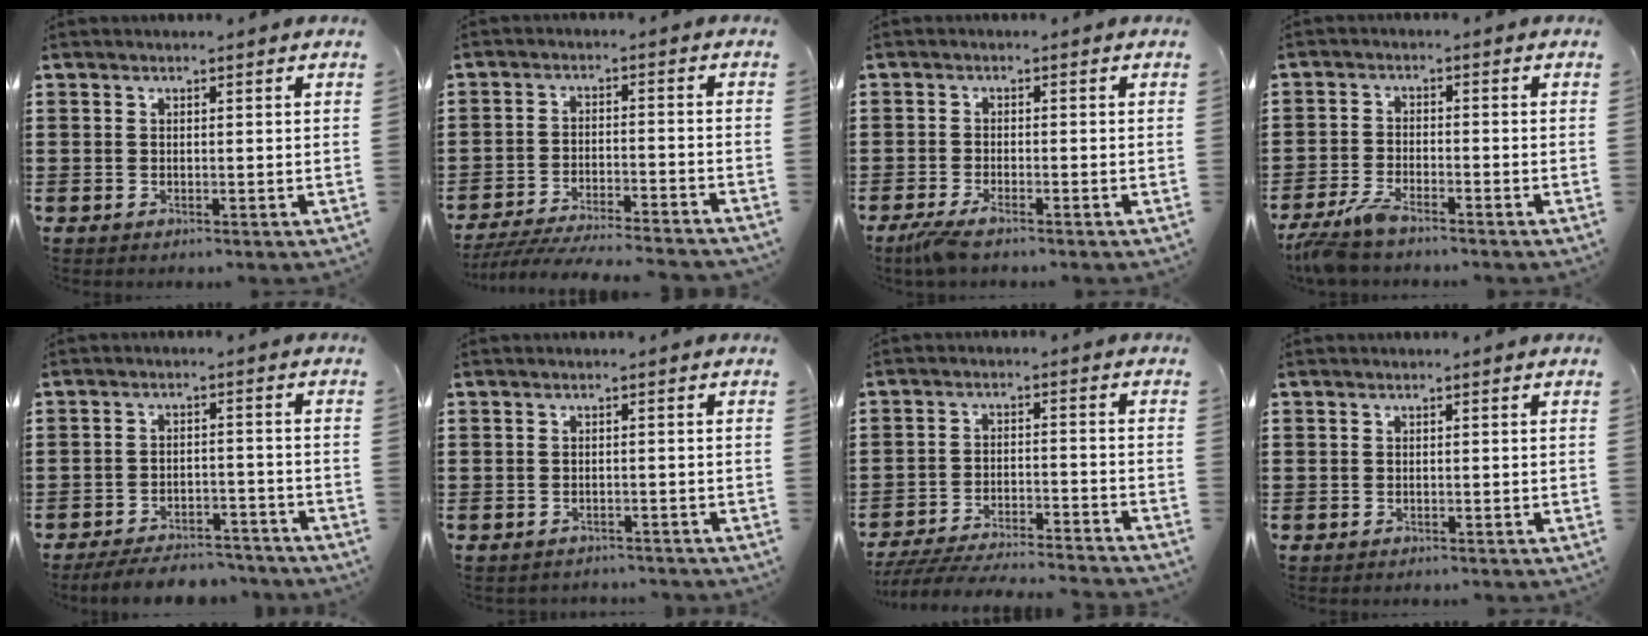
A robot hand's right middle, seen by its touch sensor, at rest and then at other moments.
{"total": 5.7, "force": [-5.4, 0.1, 1.5], "torque": [-0.036, -0.008, -0.109]}
{"total": 2.8, "force": [-2.2, 0.1, 1.7], "torque": [-0.043, -0.006, -0.044]}
{"total": 4.4, "force": [-3.8, 0.5, 2.0], "torque": [-0.062, -0.010, -0.082]}
{"total": 5.3, "force": [-5.2, 0.9, 1.1], "torque": [-0.021, 0.007, -0.103]}
{"total": 1.2, "force": [-1.2, 0.2, -0.1], "torque": [-0.005, 0.001, -0.027]}
{"total": 6.2, "force": [-6.0, 0.2, 1.6], "torque": [-0.034, -0.001, -0.118]}
{"total": 0.7, "force": [-0.4, 0.5, 0.0], "torque": [0.000, 0.003, -0.010]}